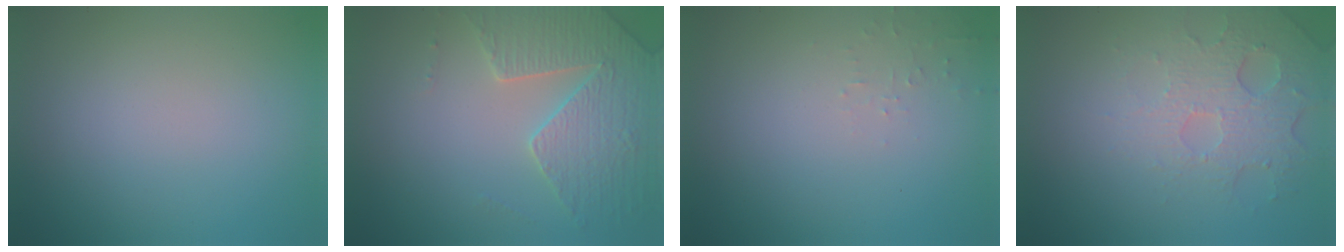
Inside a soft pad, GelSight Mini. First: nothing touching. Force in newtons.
{"total": 4.3, "press": 4.1, "slide": 1.1}
{"total": 0.8, "press": 0.7, "slide": 0.1}
{"total": 5.0, "press": 3.3, "slide": 3.8}